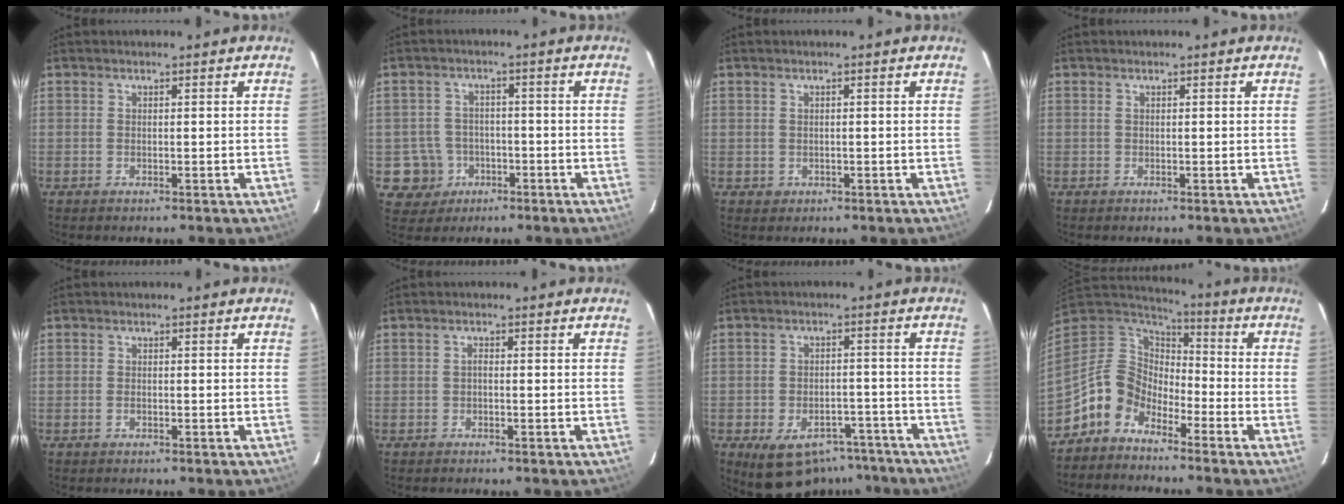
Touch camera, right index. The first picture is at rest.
{"total": 6.6, "force": [-2.4, 6.1, 0.6], "torque": [-0.029, 0.024, -0.031]}
{"total": 1.3, "force": [-0.2, 1.2, 0.2], "torque": [-0.001, 0.001, 0.001]}
{"total": 0.0}
{"total": 1.0, "force": [-0.4, 0.6, 0.6], "torque": [-0.014, 0.000, -0.009]}
{"total": 0.6, "force": [-0.3, 0.3, 0.4], "torque": [-0.007, 0.005, -0.007]}
{"total": 13.3, "force": [-9.0, 7.8, 5.8], "torque": [-0.119, 0.017, -0.104]}
{"total": 10.3, "force": [-7.2, 6.7, 3.3], "torque": [-0.074, 0.029, -0.146]}